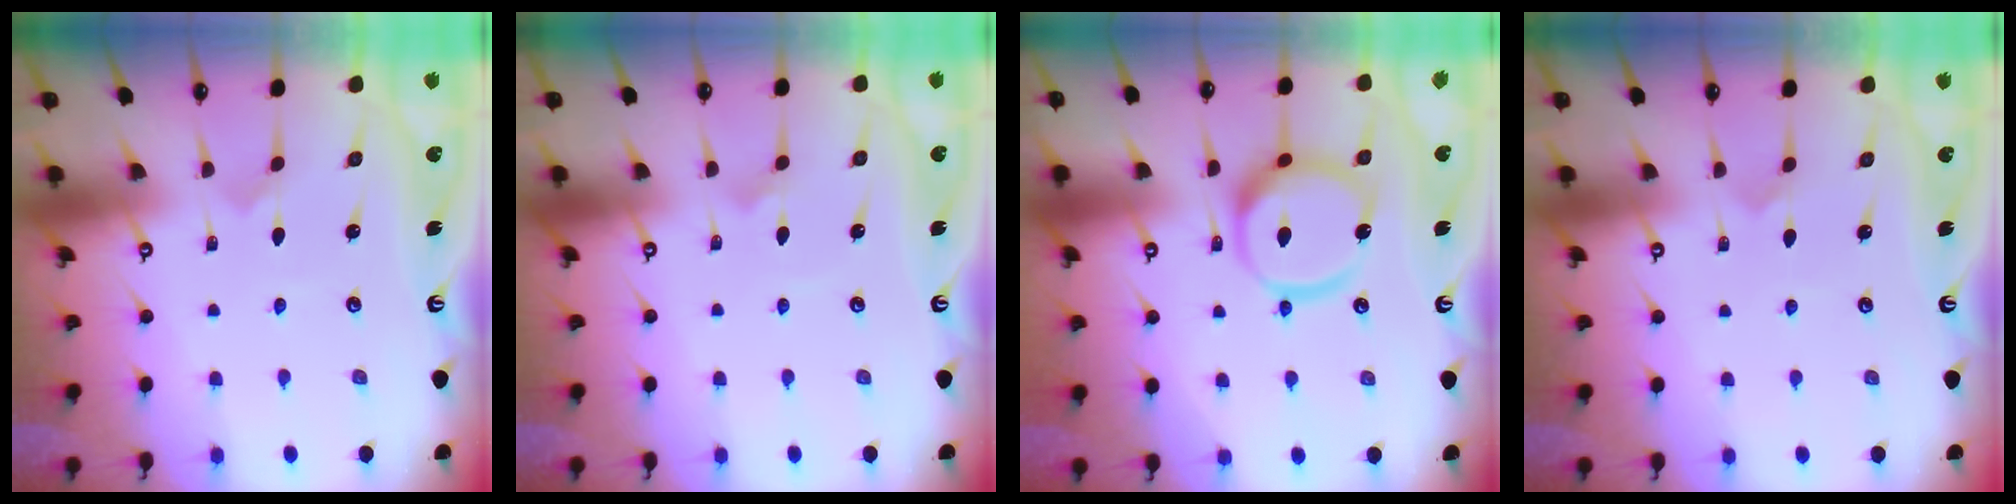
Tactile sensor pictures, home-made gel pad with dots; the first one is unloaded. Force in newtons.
{"total": 2.1, "press": 2.1, "slide": 0.1}
{"total": 14.5, "press": 14.4, "slide": 1.7}
{"total": 2.7, "press": 2.7, "slide": 0.2}